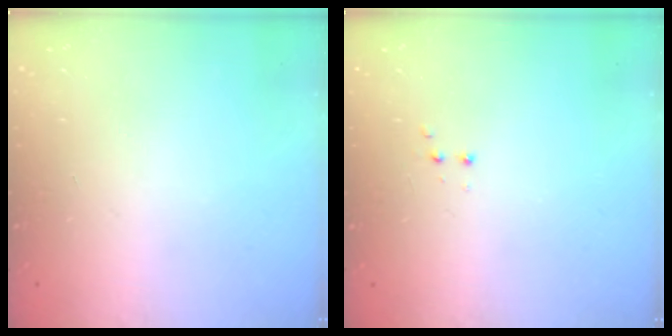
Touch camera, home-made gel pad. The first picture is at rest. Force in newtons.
{"total": 2.8, "press": 2.8, "slide": 0.6}